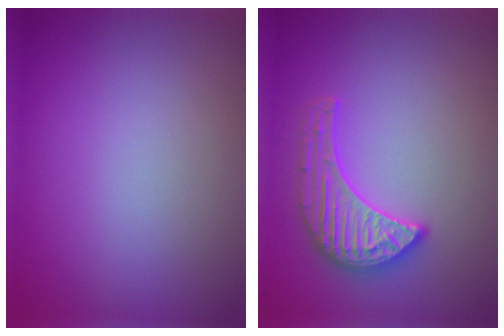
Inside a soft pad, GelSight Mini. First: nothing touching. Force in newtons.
{"total": 3.7, "press": 3.6, "slide": 0.9}